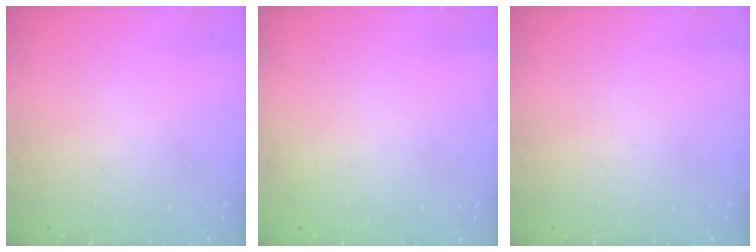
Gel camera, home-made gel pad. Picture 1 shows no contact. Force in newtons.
{"total": 2.3, "press": 2.3, "slide": 0.1}
{"total": 0.0}